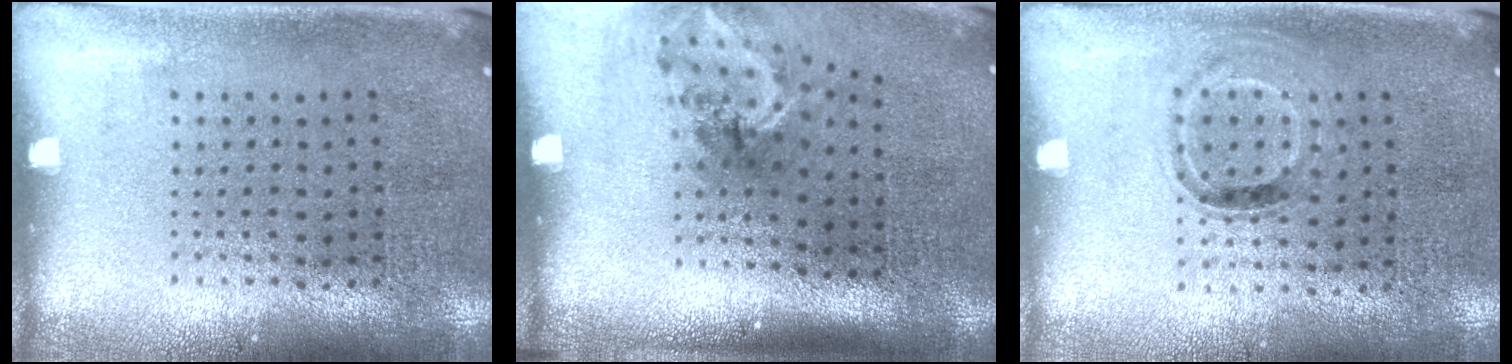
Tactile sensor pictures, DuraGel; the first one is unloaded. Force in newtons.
{"total": 1.8, "press": 1.2, "slide": 1.4}
{"total": 0.8, "press": 0.7, "slide": 0.4}